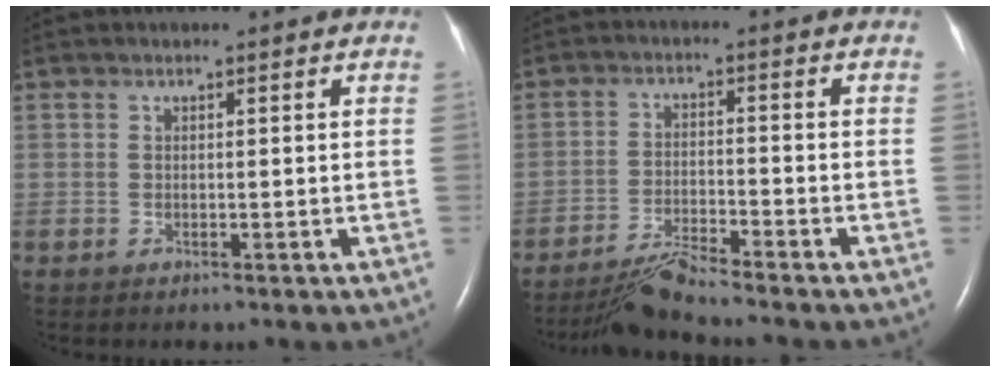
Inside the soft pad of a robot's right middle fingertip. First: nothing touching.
{"total": 5.6, "force": [-5.1, -1.3, 1.7], "torque": [-0.039, -0.023, -0.096]}